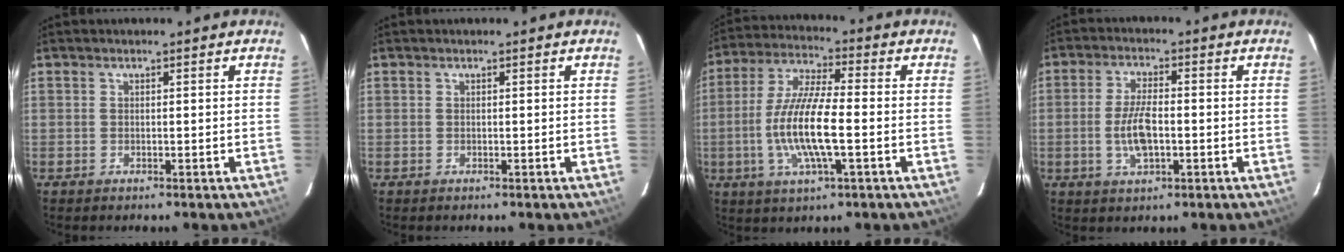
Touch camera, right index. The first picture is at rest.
{"total": 0.0}
{"total": 13.4, "force": [-2.7, 2.8, 12.9], "torque": [-0.263, -0.003, -0.053]}
{"total": 7.2, "force": [-1.3, 2.9, 6.5], "torque": [-0.131, -0.001, -0.024]}